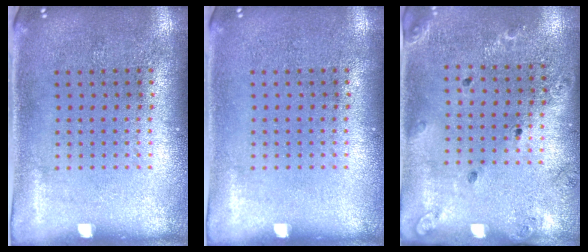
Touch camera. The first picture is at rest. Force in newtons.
{"total": 0.0}
{"total": 1.3, "press": 1.3, "slide": 0.3}